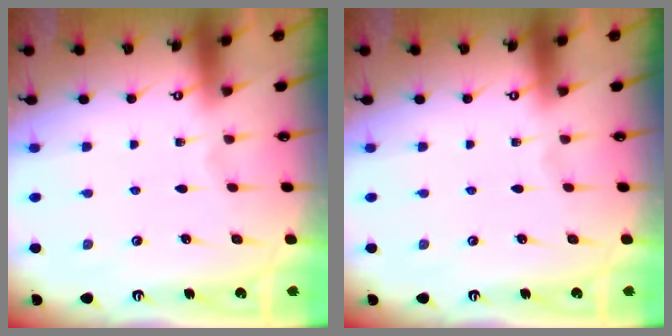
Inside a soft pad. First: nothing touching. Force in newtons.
{"total": 0.0}